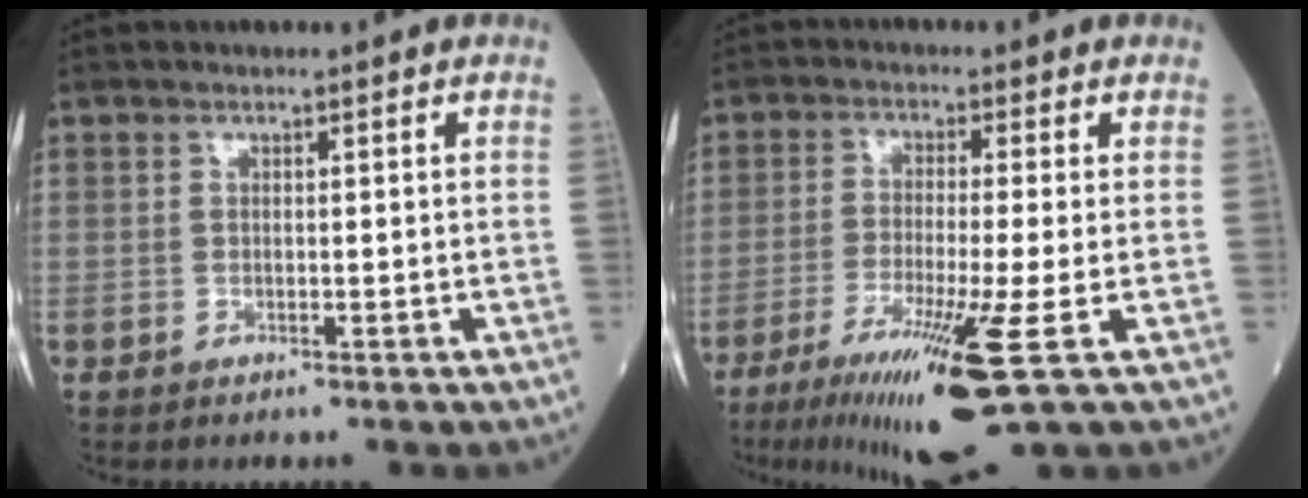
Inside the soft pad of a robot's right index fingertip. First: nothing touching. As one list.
[{"total": 12.5, "force": [-6.3, -0.7, 10.8], "torque": [-0.193, -0.041, -0.107]}]